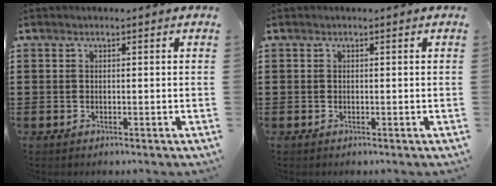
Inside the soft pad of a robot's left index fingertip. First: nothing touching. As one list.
[{"total": 0.0}]